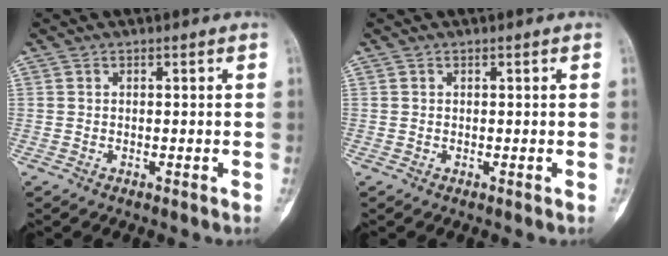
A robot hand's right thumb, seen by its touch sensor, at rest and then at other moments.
{"total": 0.0}